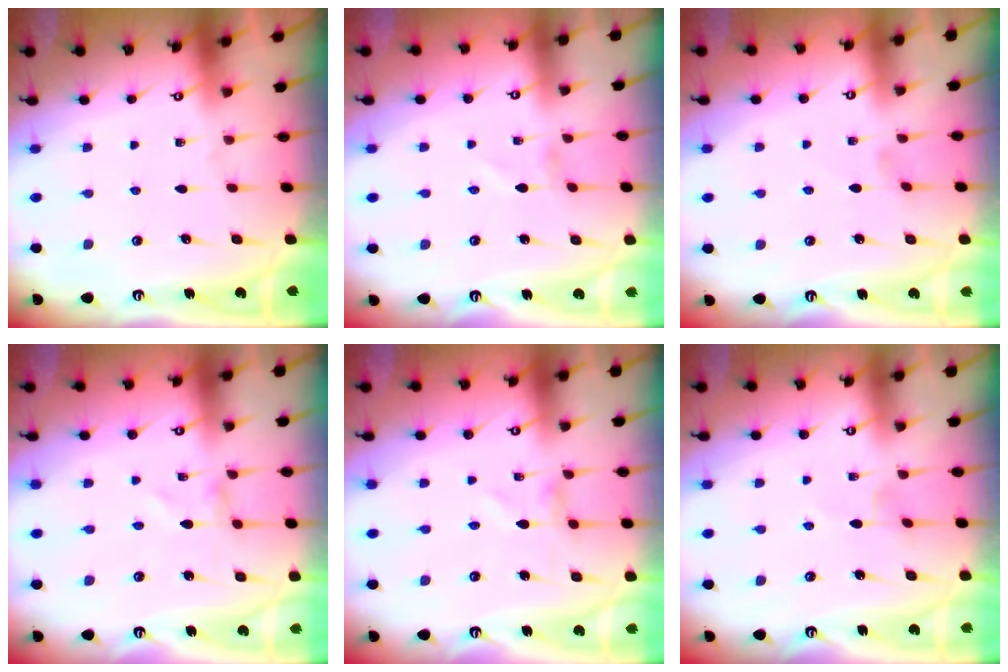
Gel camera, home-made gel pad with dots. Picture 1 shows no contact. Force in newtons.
{"total": 1.2, "press": 1.2, "slide": 0.1}
{"total": 0.0}
{"total": 0.6, "press": 0.6, "slide": 0.1}
{"total": 0.0}
{"total": 1.9, "press": 1.9, "slide": 0.4}